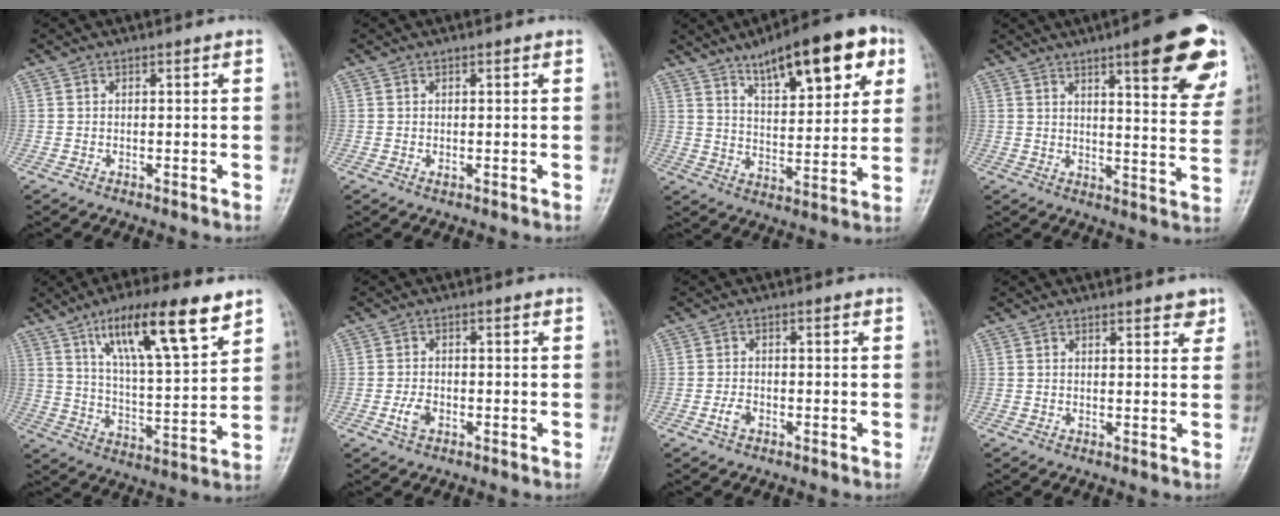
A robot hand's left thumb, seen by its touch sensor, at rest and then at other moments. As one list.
[{"total": 0.7, "force": [0.1, 0.4, 0.5], "torque": [-0.007, -0.001, 0.003]}, {"total": 17.9, "force": [9.6, 6.4, 13.7], "torque": [-0.162, -0.028, 0.145]}, {"total": 17.3, "force": [9.3, 3.9, 14.0], "torque": [-0.142, -0.040, 0.119]}, {"total": 17.4, "force": [10.2, 4.2, 13.5], "torque": [-0.209, -0.039, 0.178]}, {"total": 3.0, "force": [-1.2, 1.9, 2.0], "torque": [-0.039, 0.006, -0.022]}, {"total": 2.1, "force": [-1.0, 1.3, 1.3], "torque": [-0.027, 0.006, -0.022]}, {"total": 3.0, "force": [2.2, 1.2, 1.7], "torque": [-0.007, -0.011, 0.026]}]